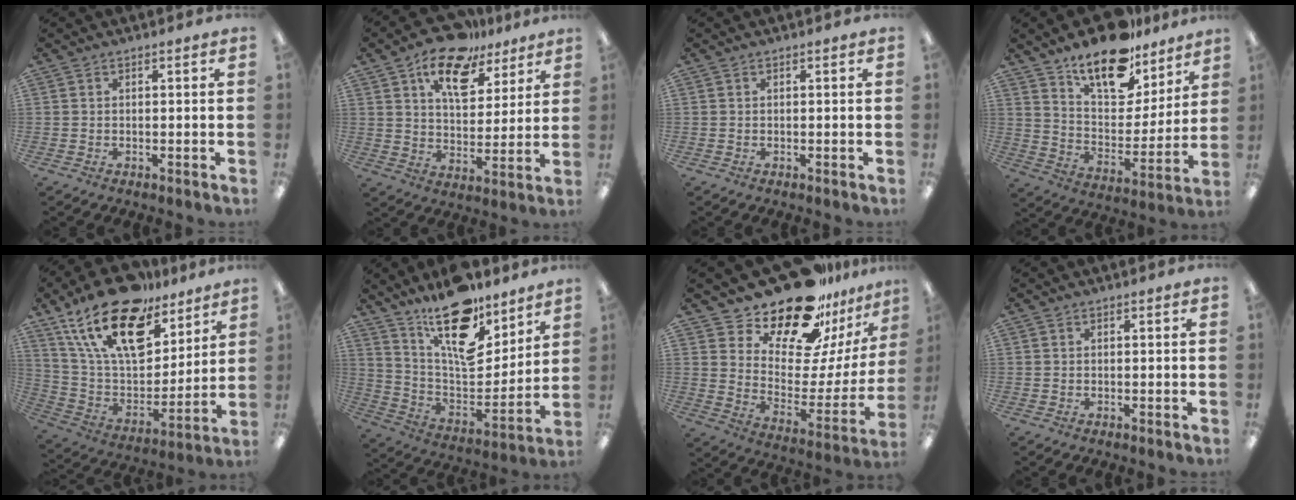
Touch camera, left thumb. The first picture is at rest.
{"total": 14.6, "force": [9.9, 7.7, 7.5], "torque": [-0.116, -0.052, 0.174]}
{"total": 0.0}
{"total": 17.9, "force": [13.7, 7.9, 8.3], "torque": [-0.146, -0.088, 0.244]}
{"total": 23.0, "force": [15.2, 11.2, 13.1], "torque": [-0.248, -0.089, 0.267]}
{"total": 20.2, "force": [13.9, 8.7, 11.8], "torque": [-0.187, -0.100, 0.245]}
{"total": 22.2, "force": [18.2, 8.4, 9.5], "torque": [-0.151, -0.138, 0.315]}
{"total": 0.0}